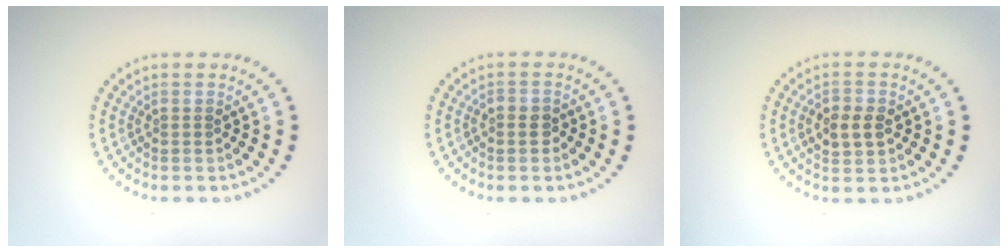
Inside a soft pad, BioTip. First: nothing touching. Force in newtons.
{"total": 0.9, "press": 0.9, "slide": 0.3}
{"total": 2.7, "press": 2.7, "slide": 0.1}